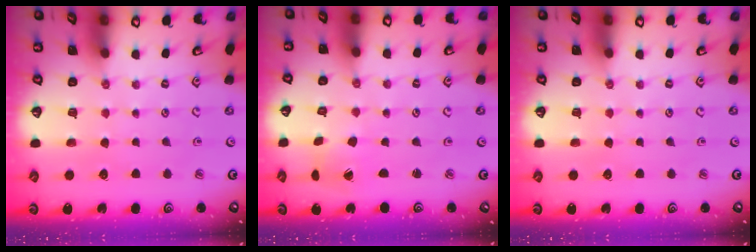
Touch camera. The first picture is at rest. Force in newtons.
{"total": 2.5, "press": 2.4, "slide": 0.4}
{"total": 0.0}